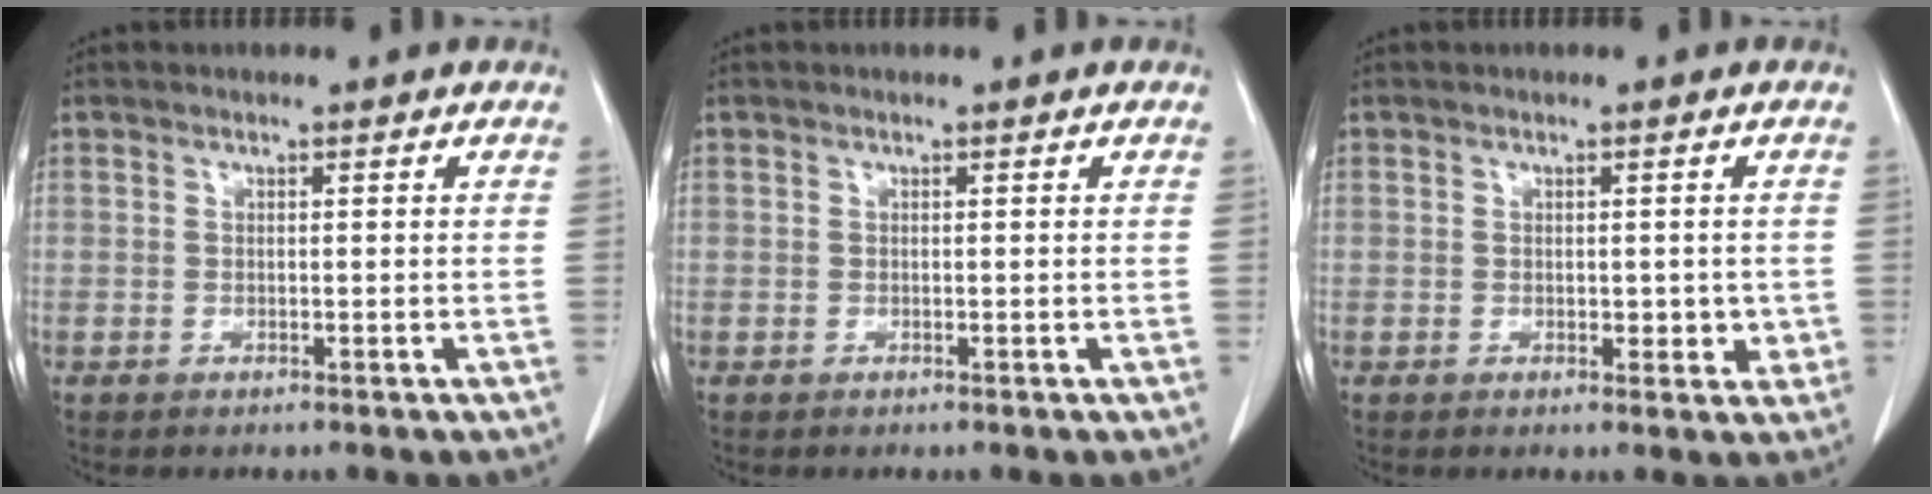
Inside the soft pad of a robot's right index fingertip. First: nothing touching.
{"total": 0.0}
{"total": 2.9, "force": [0.0, 1.8, 2.2], "torque": [-0.015, 0.000, 0.006]}